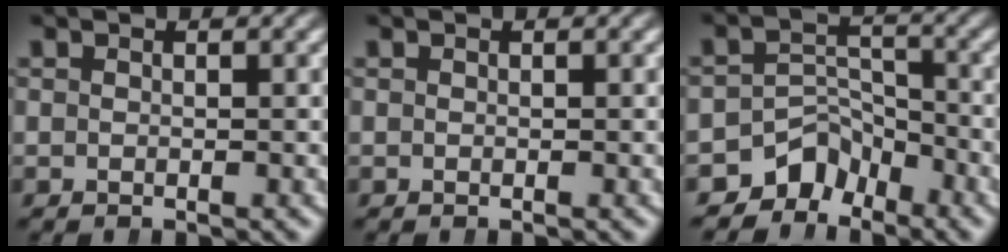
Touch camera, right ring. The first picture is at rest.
{"total": 0.0}
{"total": 6.9, "force": [-4.1, 5.0, 2.5], "torque": [-0.037, -0.017, -0.072]}